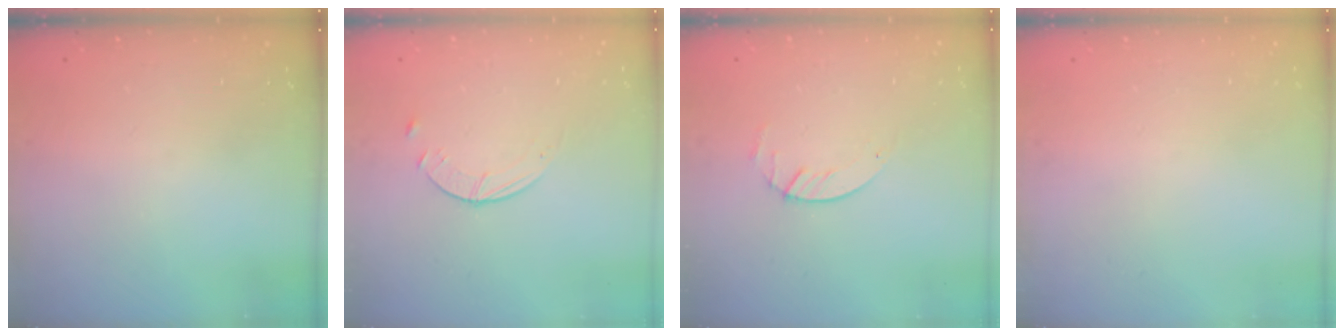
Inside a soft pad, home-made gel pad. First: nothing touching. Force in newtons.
{"total": 2.6, "press": 2.5, "slide": 0.3}
{"total": 1.8, "press": 1.8, "slide": 0.2}
{"total": 0.0}